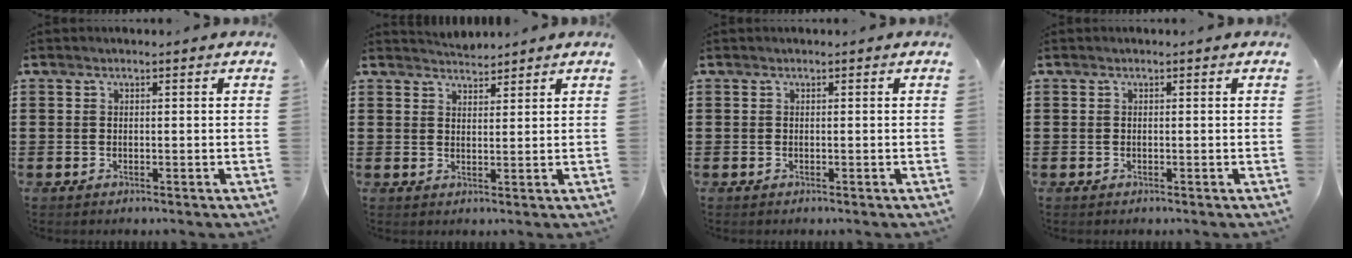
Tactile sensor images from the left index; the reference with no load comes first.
{"total": 2.6, "force": [2.6, 0.1, 0.1], "torque": [-0.008, -0.004, 0.049]}
{"total": 0.0}
{"total": 0.0}